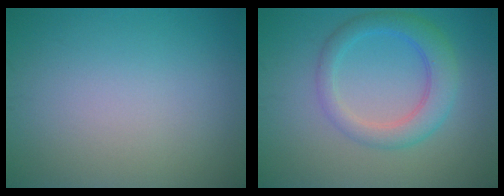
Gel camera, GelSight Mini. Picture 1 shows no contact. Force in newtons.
{"total": 4.1, "press": 4.1, "slide": 0.1}